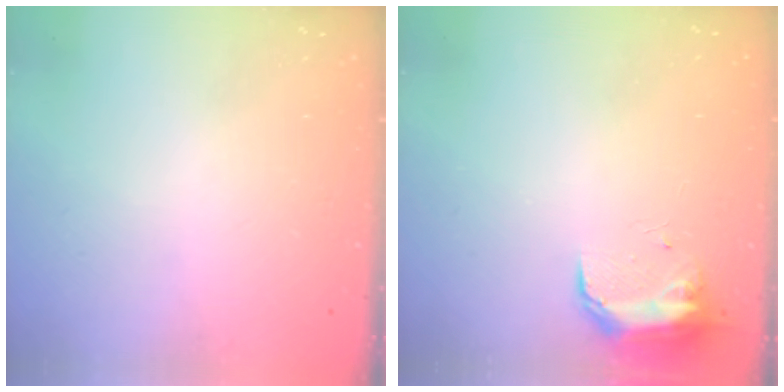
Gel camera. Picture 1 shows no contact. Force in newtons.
{"total": 9.2, "press": 9.2, "slide": 0.7}